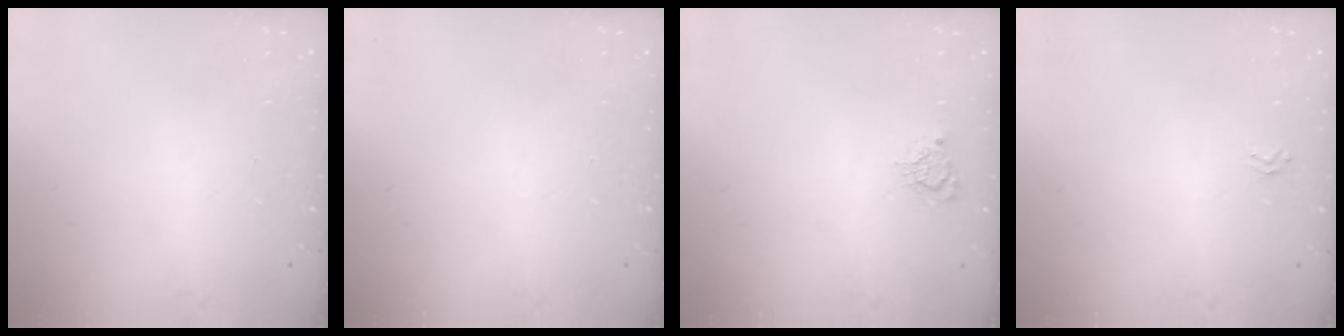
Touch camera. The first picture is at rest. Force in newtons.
{"total": 0.0}
{"total": 3.5, "press": 3.5, "slide": 0.4}
{"total": 1.6, "press": 1.6, "slide": 0.2}